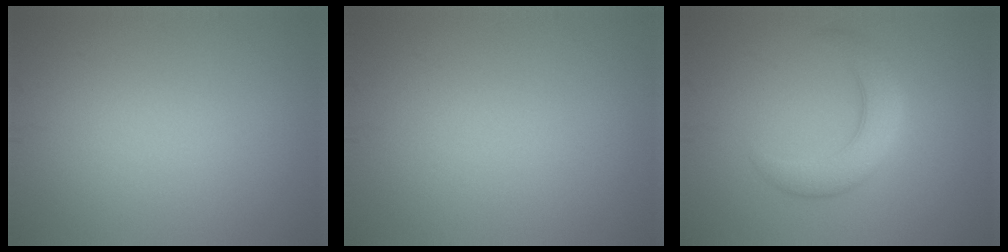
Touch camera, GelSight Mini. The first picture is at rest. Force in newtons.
{"total": 0.0}
{"total": 4.4, "press": 4.4, "slide": 0.1}